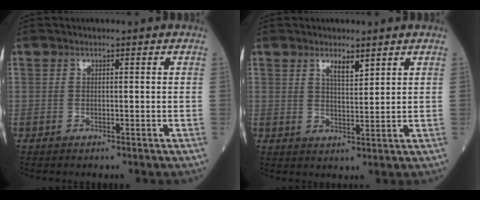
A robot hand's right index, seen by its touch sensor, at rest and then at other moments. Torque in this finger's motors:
{"motor_torque": [0.36, 0.30, 0.21, 0.06]}